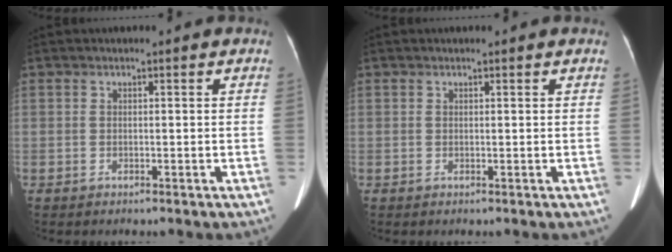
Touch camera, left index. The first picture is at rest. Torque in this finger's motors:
{"motor_torque": [0.08, 0.01, 0.02, 0.01]}